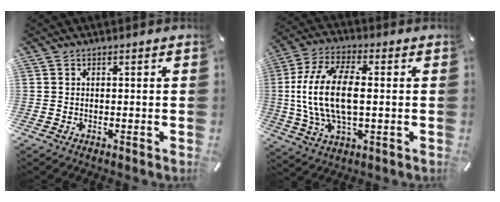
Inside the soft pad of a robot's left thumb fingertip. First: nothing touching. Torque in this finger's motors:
{"motor_torque": [0.52, 2.21, 1.57, -1.19, 0.75]}